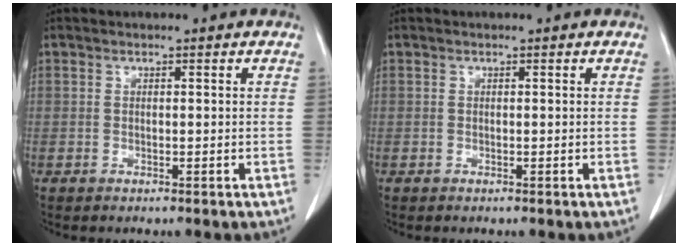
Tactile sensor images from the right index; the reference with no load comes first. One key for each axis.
{"total": 0.0}